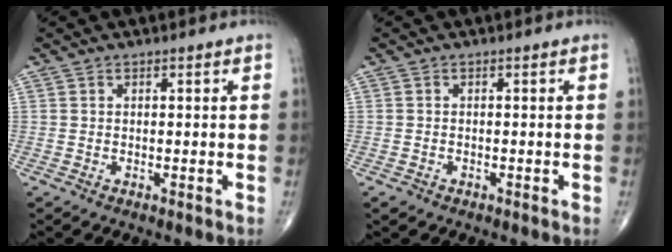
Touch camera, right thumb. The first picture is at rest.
{"total": 1.0, "force": [-0.6, 0.8, 0.3], "torque": [-0.006, 0.003, -0.009]}